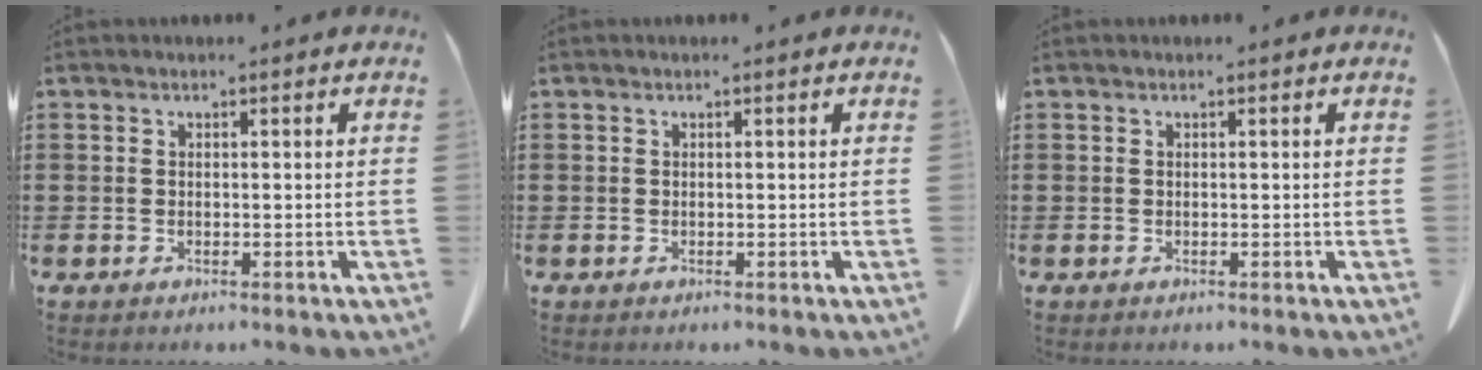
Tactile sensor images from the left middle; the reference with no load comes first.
{"total": 0.0}
{"total": 0.0}